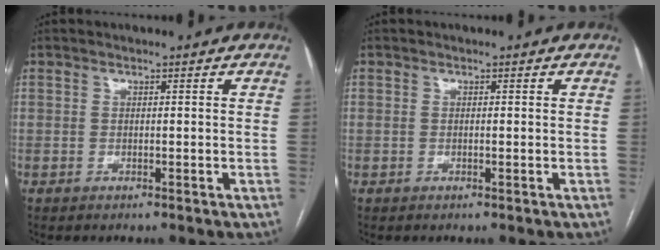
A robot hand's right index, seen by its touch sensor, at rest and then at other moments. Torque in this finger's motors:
{"motor_torque": [-0.10, -0.02, -0.03, -0.01]}